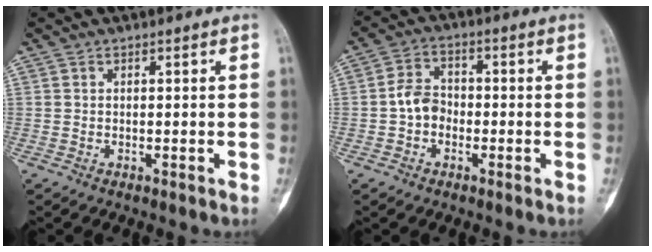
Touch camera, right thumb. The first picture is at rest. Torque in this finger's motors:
{"motor_torque": [0.41, 0.51, 0.45, -0.08, 0.08]}